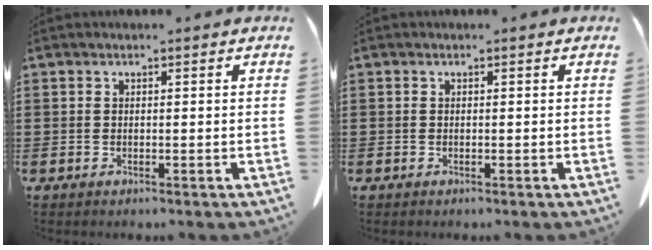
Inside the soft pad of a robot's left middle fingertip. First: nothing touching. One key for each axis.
{"total": 0.0}